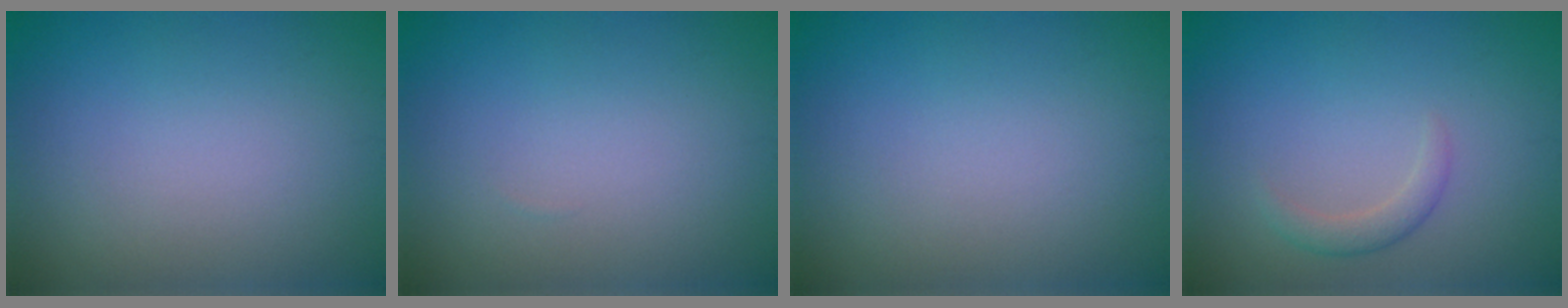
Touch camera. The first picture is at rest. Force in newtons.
{"total": 0.0}
{"total": 0.0}
{"total": 1.6, "press": 1.6, "slide": 0.1}